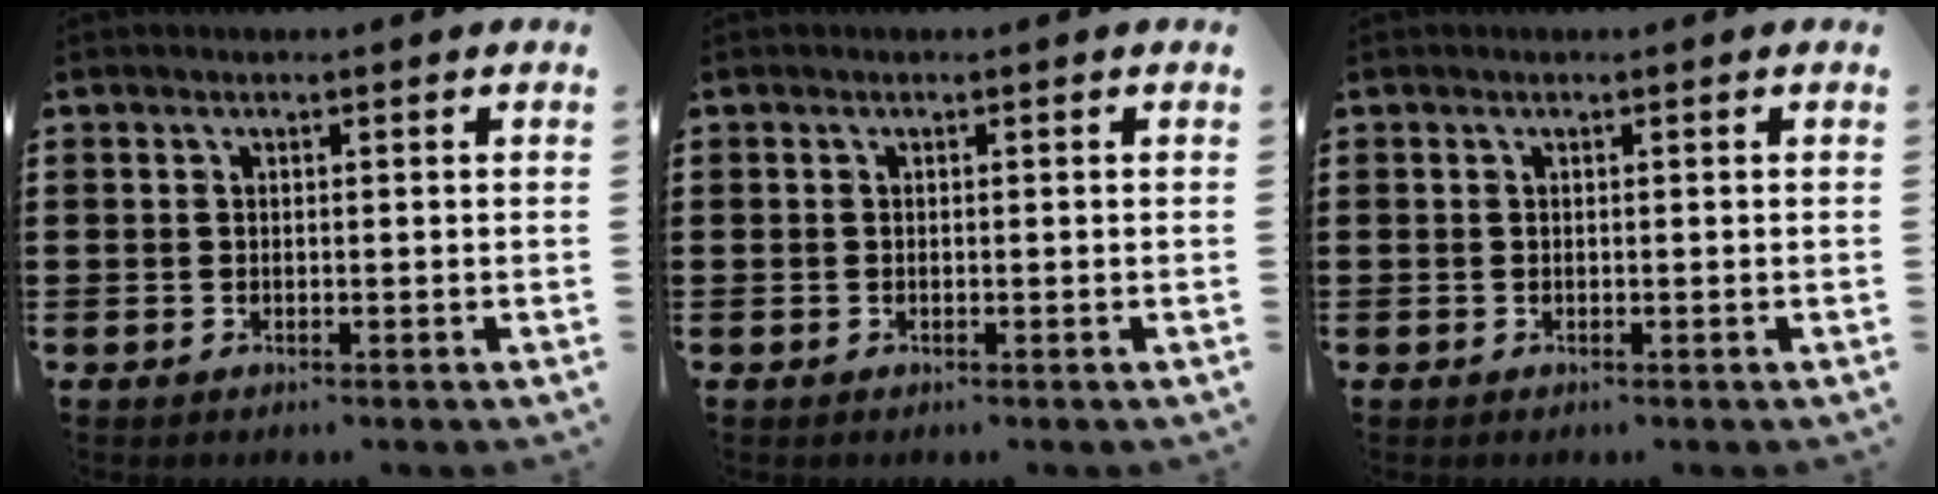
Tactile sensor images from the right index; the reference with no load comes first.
{"total": 0.0}
{"total": 0.0}